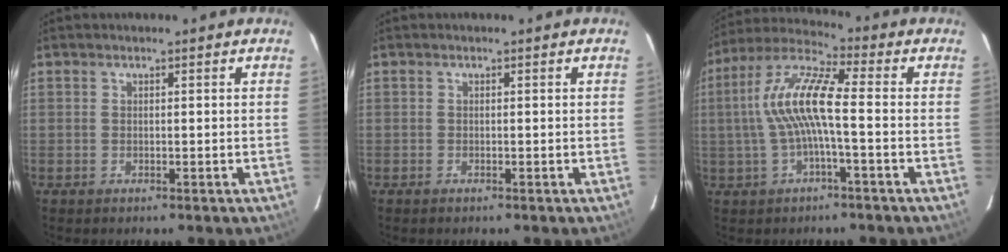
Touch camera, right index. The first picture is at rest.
{"total": 0.0}
{"total": 11.2, "force": [-0.6, 2.0, 11.0], "torque": [-0.226, 0.017, -0.014]}